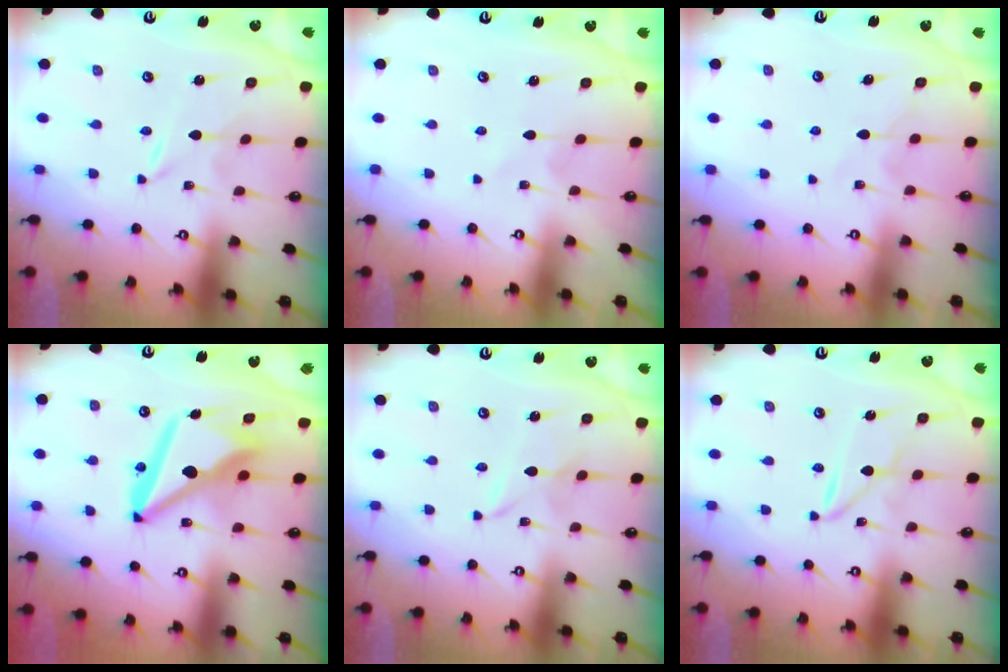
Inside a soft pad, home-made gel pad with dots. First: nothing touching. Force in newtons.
{"total": 2.7, "press": 2.7, "slide": 0.2}
{"total": 7.0, "press": 7.0, "slide": 0.5}
{"total": 13.7, "press": 13.6, "slide": 1.3}
{"total": 2.5, "press": 2.5, "slide": 0.3}
{"total": 2.6, "press": 2.6, "slide": 0.2}